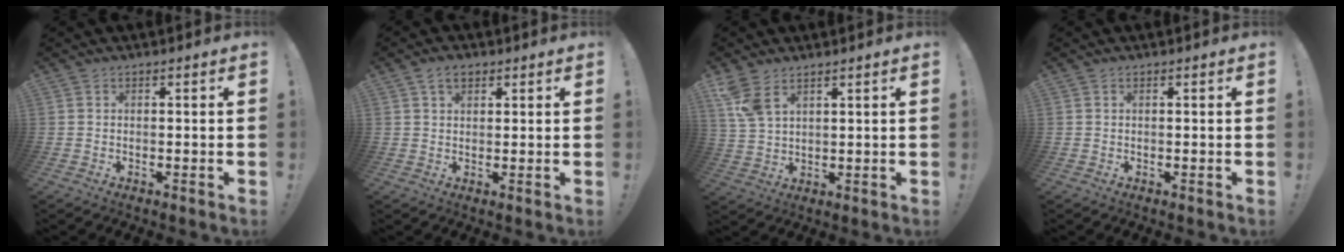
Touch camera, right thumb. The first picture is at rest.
{"total": 4.0, "force": [2.2, 2.3, 2.3], "torque": [-0.041, -0.001, 0.042]}
{"total": 6.4, "force": [4.1, 3.0, 3.8], "torque": [-0.073, -0.016, 0.081]}
{"total": 0.0}